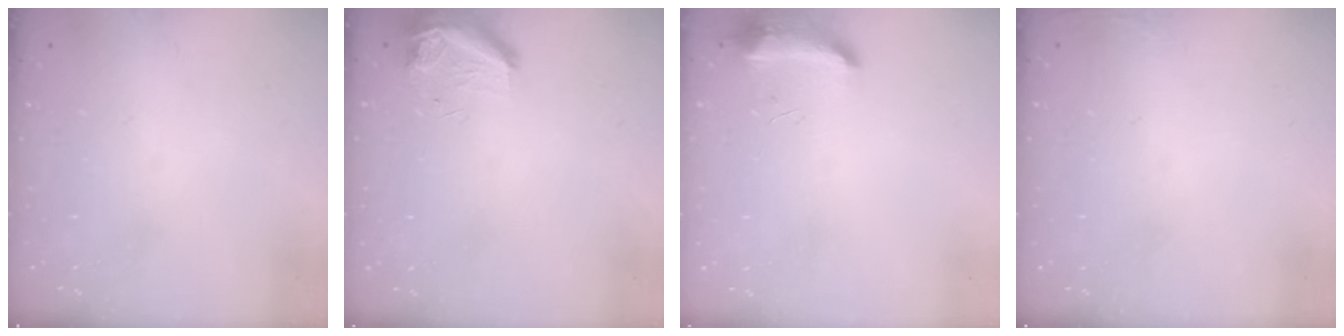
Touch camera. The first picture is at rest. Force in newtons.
{"total": 8.4, "press": 8.2, "slide": 1.9}
{"total": 18.6, "press": 10.8, "slide": 15.1}
{"total": 2.5, "press": 2.4, "slide": 0.9}